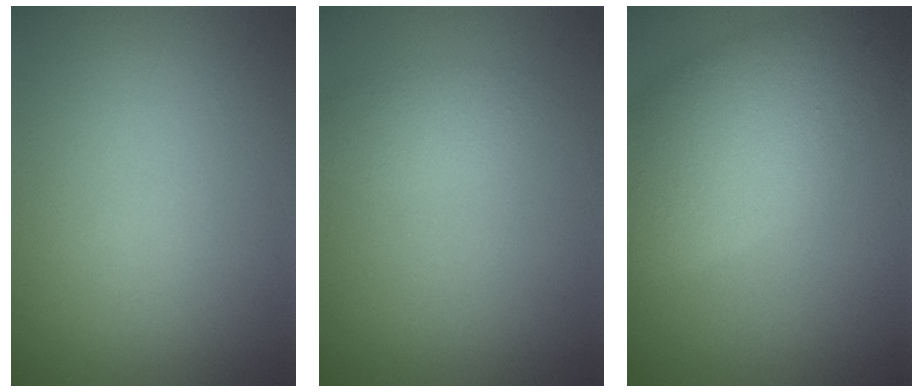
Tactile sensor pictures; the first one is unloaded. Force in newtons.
{"total": 1.6, "press": 1.6, "slide": 0.1}
{"total": 8.2, "press": 8.2, "slide": 0.3}